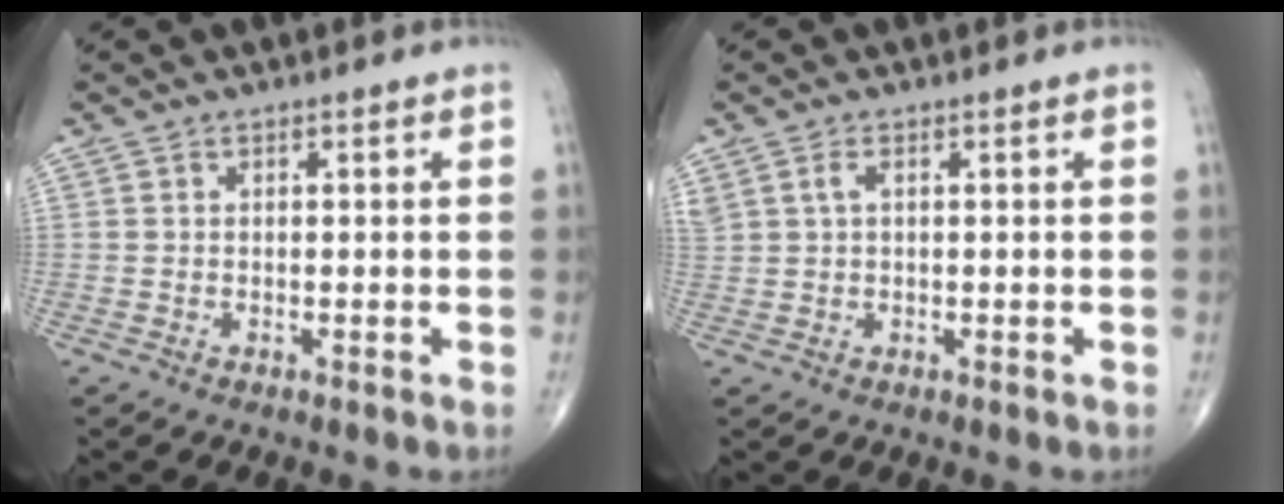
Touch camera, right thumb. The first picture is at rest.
{"total": 2.4, "force": [0.9, 1.2, 1.8], "torque": [-0.051, 0.009, 0.022]}